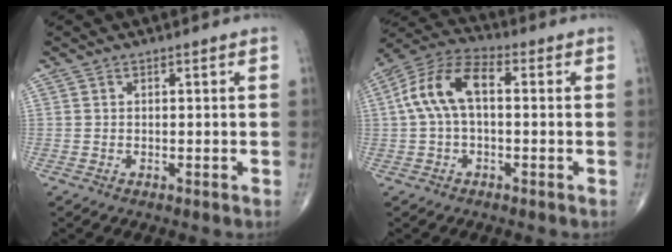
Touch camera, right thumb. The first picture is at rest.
{"total": 10.9, "force": [0.8, 5.7, 9.3], "torque": [-0.190, 0.038, 0.007]}